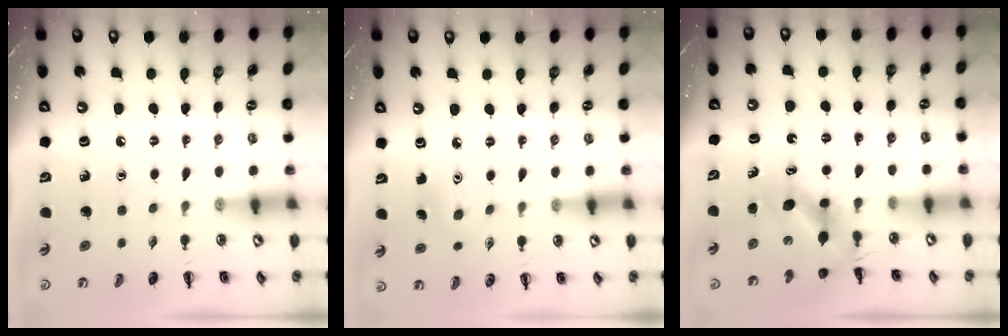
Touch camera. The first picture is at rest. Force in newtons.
{"total": 3.8, "press": 3.7, "slide": 0.8}
{"total": 5.9, "press": 5.8, "slide": 0.8}